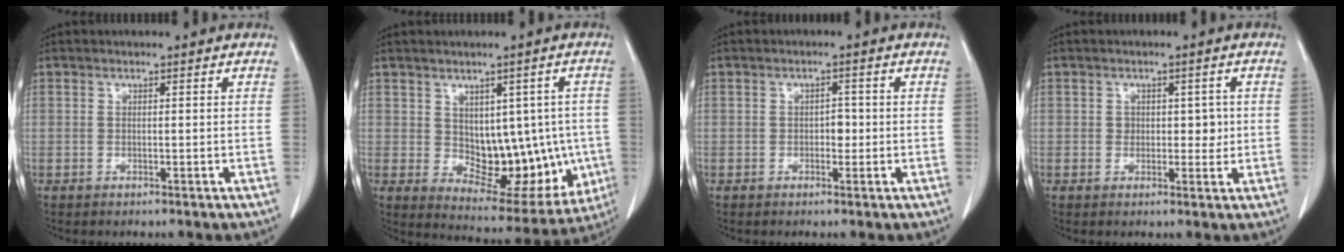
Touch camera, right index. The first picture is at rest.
{"total": 13.2, "force": [-0.5, 7.6, 10.9], "torque": [-0.124, 0.010, 0.024]}
{"total": 1.8, "force": [-0.3, 1.1, 1.3], "torque": [-0.014, 0.005, -0.004]}
{"total": 3.1, "force": [0.3, 2.2, 2.1], "torque": [-0.019, 0.004, 0.006]}